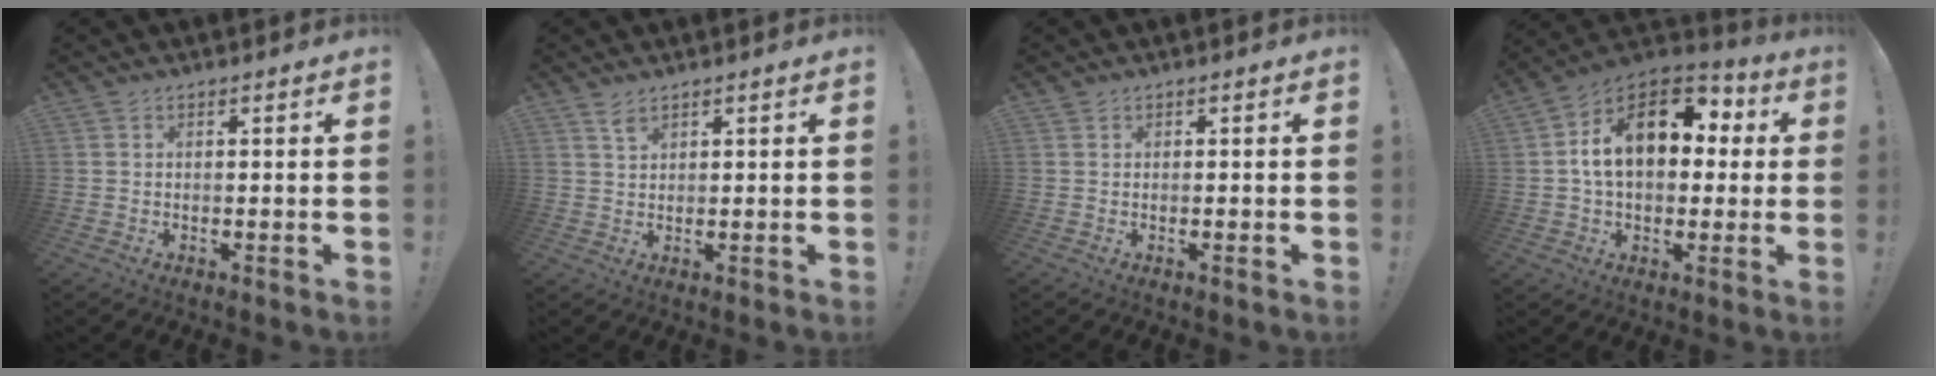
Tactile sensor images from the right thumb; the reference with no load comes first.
{"total": 2.6, "force": [2.1, 0.9, 1.3], "torque": [-0.012, -0.013, 0.035]}
{"total": 0.6, "force": [0.4, 0.4, -0.2], "torque": [0.002, 0.002, 0.008]}
{"total": 17.6, "force": [4.1, 11.5, 12.7], "torque": [-0.189, 0.002, 0.072]}